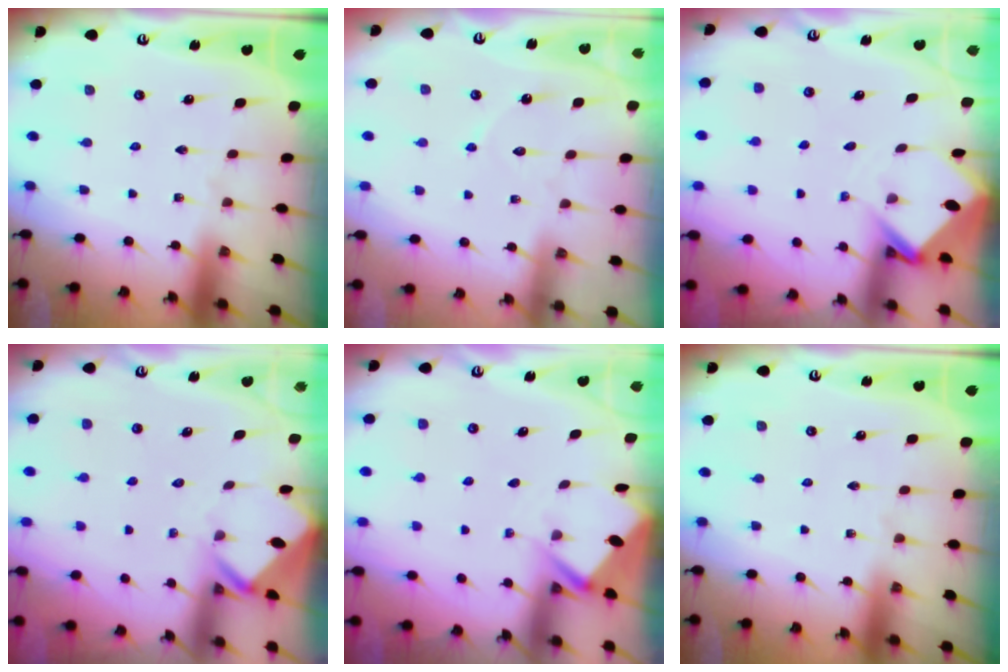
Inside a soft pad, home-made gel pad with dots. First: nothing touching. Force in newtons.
{"total": 4.1, "press": 4.1, "slide": 0.5}
{"total": 3.8, "press": 3.7, "slide": 0.3}
{"total": 2.9, "press": 2.9, "slide": 0.2}
{"total": 2.8, "press": 2.8, "slide": 0.3}
{"total": 0.0}